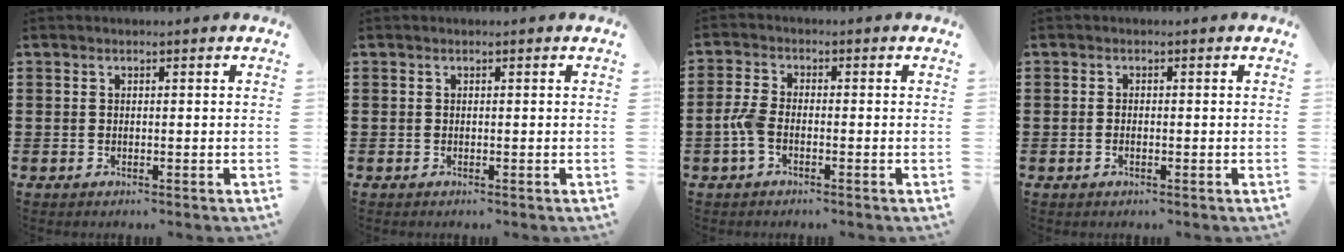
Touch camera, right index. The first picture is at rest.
{"total": 0.0}
{"total": 3.3, "force": [-1.2, 1.5, 2.7], "torque": [-0.069, 0.000, -0.027]}
{"total": 0.6, "force": [-0.2, 0.3, 0.5], "torque": [-0.011, -0.004, -0.003]}